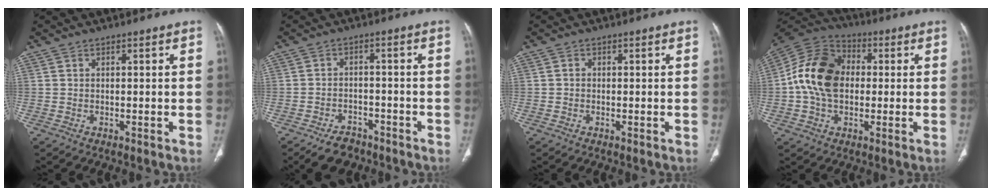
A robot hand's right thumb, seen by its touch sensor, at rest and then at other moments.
{"total": 6.4, "force": [-4.9, 3.6, 2.1], "torque": [-0.028, 0.023, -0.078]}
{"total": 0.8, "force": [-0.1, 0.7, 0.2], "torque": [-0.002, 0.002, -0.002]}
{"total": 15.4, "force": [0.4, 11.0, 10.7], "torque": [-0.185, 0.027, -0.003]}